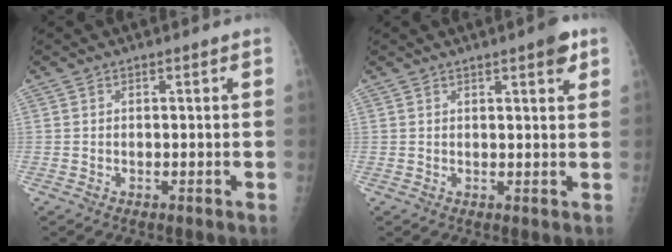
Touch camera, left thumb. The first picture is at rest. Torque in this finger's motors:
{"motor_torque": [0.38, 0.37, 0.34, -0.22, 0.03]}